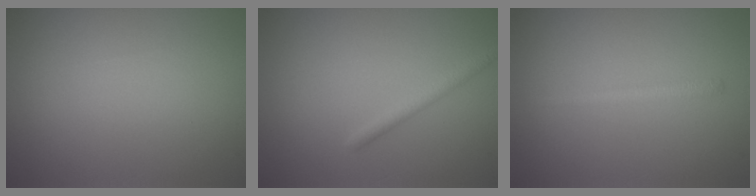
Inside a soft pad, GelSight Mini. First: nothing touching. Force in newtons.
{"total": 1.5, "press": 1.5, "slide": 0.1}
{"total": 1.1, "press": 1.1, "slide": 0.1}